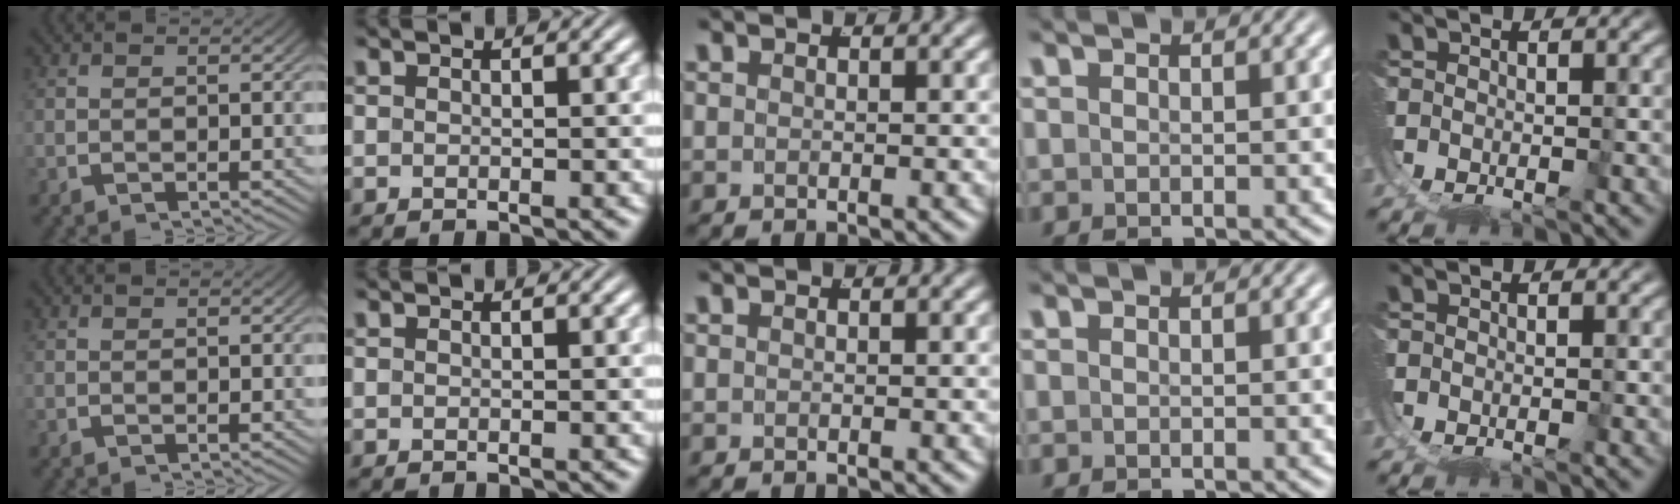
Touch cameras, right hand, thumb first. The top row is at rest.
{}